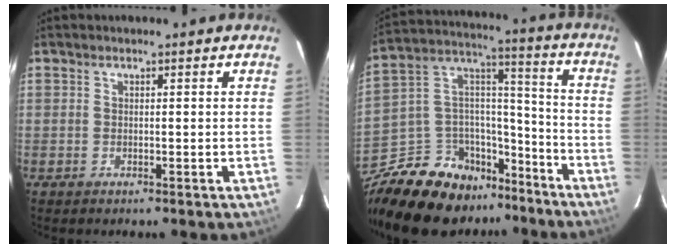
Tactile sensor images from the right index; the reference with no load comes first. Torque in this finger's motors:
{"motor_torque": [0.65, -0.84, -0.10, -0.16]}